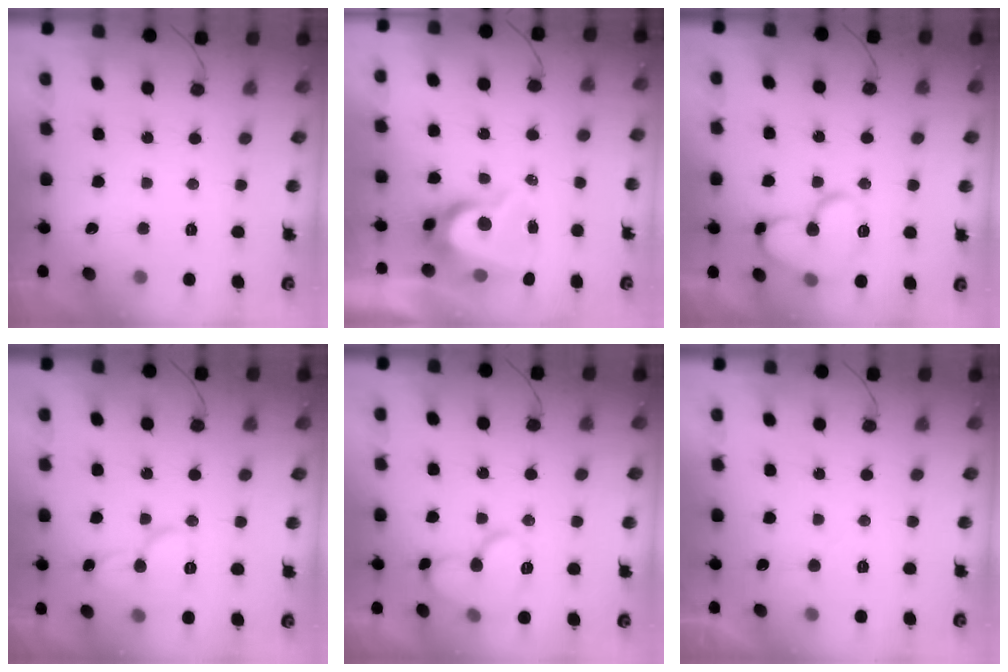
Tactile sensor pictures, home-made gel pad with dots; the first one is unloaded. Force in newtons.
{"total": 8.6, "press": 8.5, "slide": 1.0}
{"total": 13.7, "press": 13.6, "slide": 1.8}
{"total": 8.9, "press": 8.8, "slide": 1.1}
{"total": 10.8, "press": 10.8, "slide": 0.3}
{"total": 3.1, "press": 3.1, "slide": 0.2}